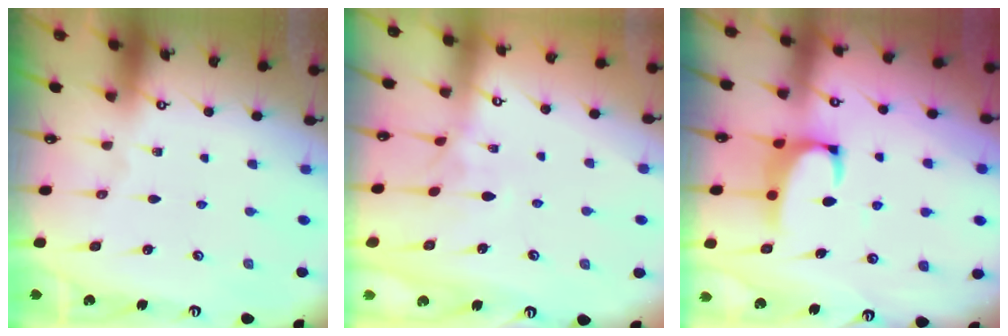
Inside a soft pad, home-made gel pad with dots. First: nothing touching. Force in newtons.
{"total": 3.3, "press": 3.3, "slide": 0.7}
{"total": 2.2, "press": 2.0, "slide": 0.9}